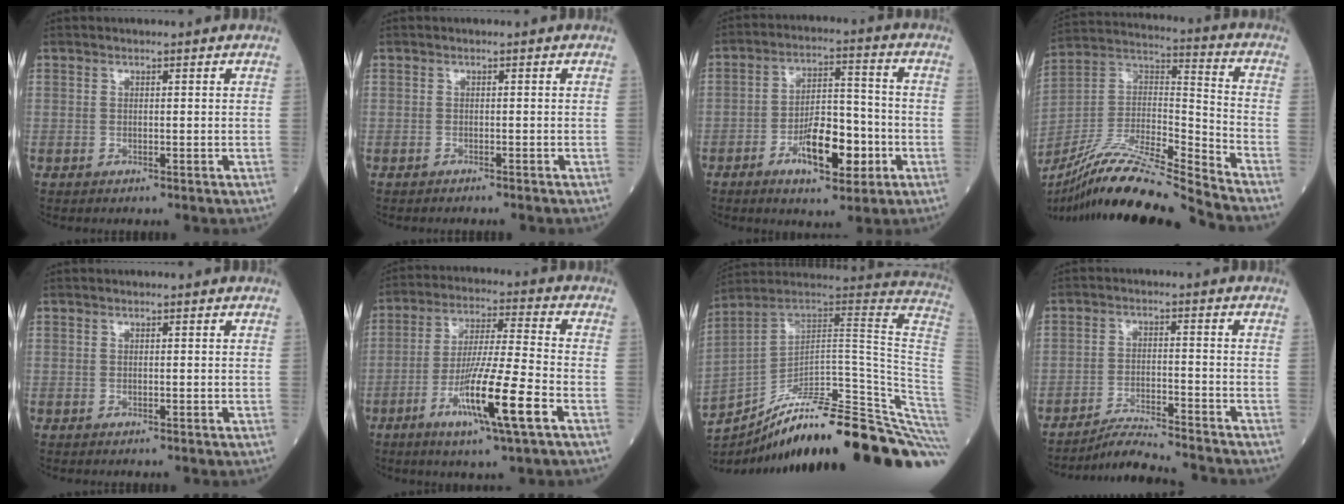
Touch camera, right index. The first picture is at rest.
{"total": 1.8, "force": [-1.7, 0.1, 0.6], "torque": [-0.012, -0.001, -0.021]}
{"total": 10.1, "force": [-4.2, 3.7, 8.5], "torque": [-0.150, 0.008, -0.067]}
{"total": 20.3, "force": [-18.0, -0.7, 9.3], "torque": [-0.194, 0.004, -0.331]}
{"total": 0.0}
{"total": 13.1, "force": [-5.6, -0.2, 11.8], "torque": [-0.222, -0.019, -0.103]}
{"total": 34.5, "force": [-26.2, 2.5, 22.3], "torque": [-0.200, -0.009, -0.366]}
{"total": 8.9, "force": [-8.7, -0.5, 1.9], "torque": [-0.028, -0.003, -0.151]}